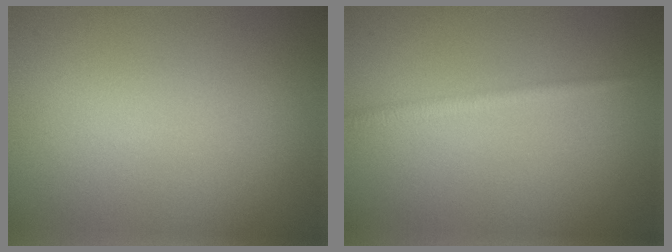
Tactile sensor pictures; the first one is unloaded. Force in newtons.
{"total": 1.6, "press": 1.6, "slide": 0.0}